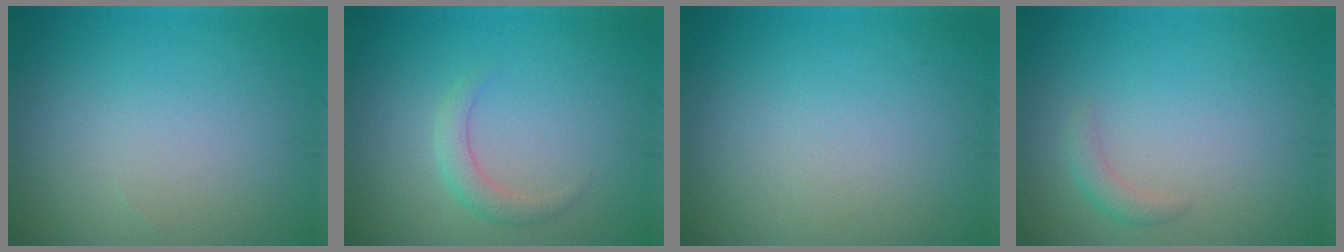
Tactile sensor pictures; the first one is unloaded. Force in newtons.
{"total": 1.8, "press": 1.8, "slide": 0.0}
{"total": 0.0}
{"total": 1.4, "press": 1.4, "slide": 0.0}